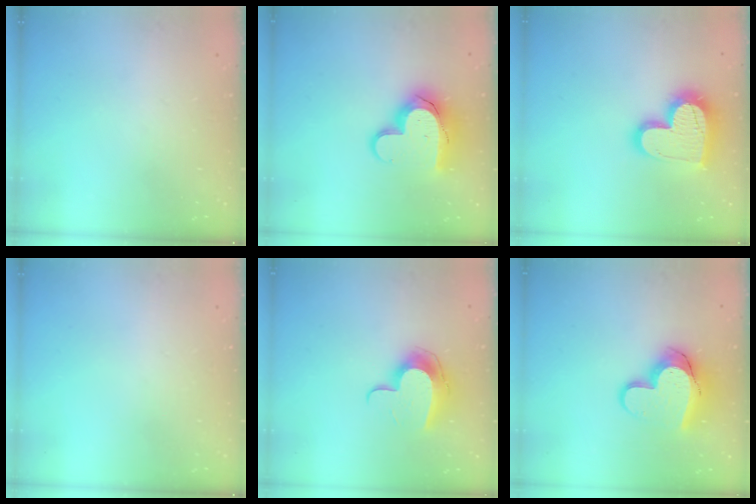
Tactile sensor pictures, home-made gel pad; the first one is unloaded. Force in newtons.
{"total": 14.1, "press": 14.0, "slide": 1.2}
{"total": 17.7, "press": 17.7, "slide": 1.3}
{"total": 0.0}
{"total": 11.5, "press": 11.5, "slide": 0.4}
{"total": 13.4, "press": 13.4, "slide": 1.1}